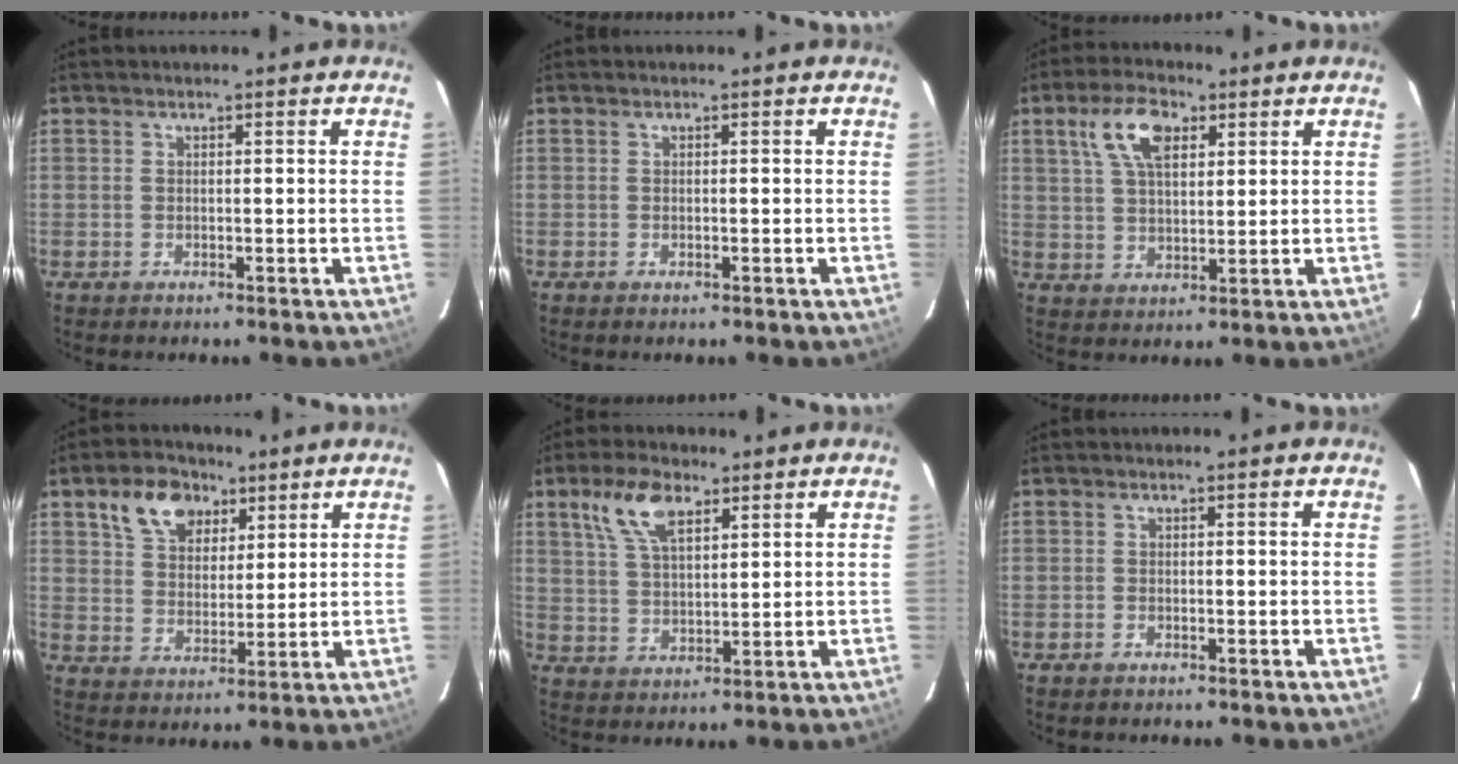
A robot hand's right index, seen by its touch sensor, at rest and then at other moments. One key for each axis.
{"total": 0.0}
{"total": 9.0, "fx": 4.1, "fy": 4.3, "fz": 6.7, "tx": -0.128, "ty": 0.022, "tz": 0.077}
{"total": 10.1, "fx": 5.6, "fy": 6.6, "fz": 5.2, "tx": -0.102, "ty": 0.027, "tz": 0.102}
{"total": 8.9, "fx": 4.9, "fy": 4.1, "fz": 6.2, "tx": -0.122, "ty": 0.018, "tz": 0.096}
{"total": 0.8, "fx": -0.7, "fy": 0.5, "fz": 0.0, "tx": -0.003, "ty": 0.003, "tz": -0.012}